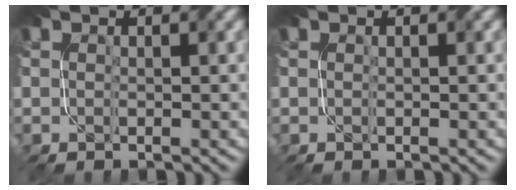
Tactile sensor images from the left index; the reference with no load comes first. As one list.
[{"total": 0.0}]